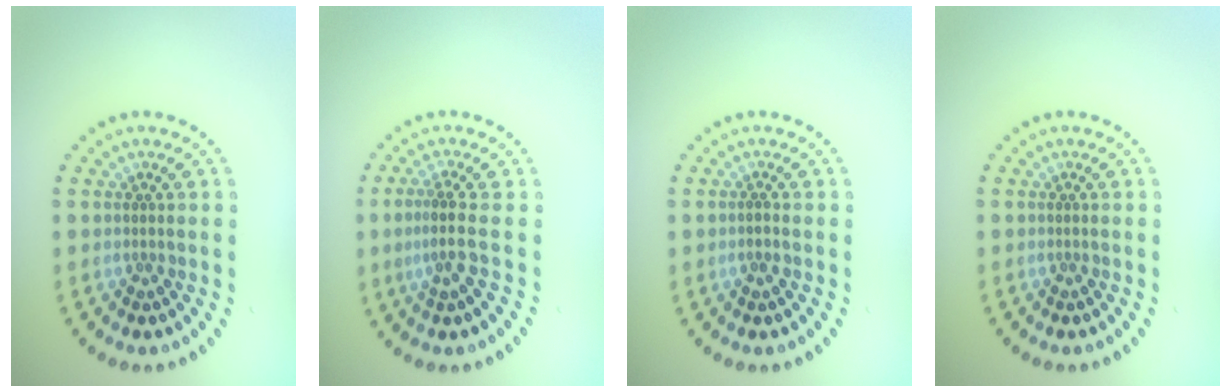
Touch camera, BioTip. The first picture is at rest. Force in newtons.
{"total": 2.7, "press": 1.9, "slide": 1.9}
{"total": 0.6, "press": 0.3, "slide": 0.5}
{"total": 0.0}